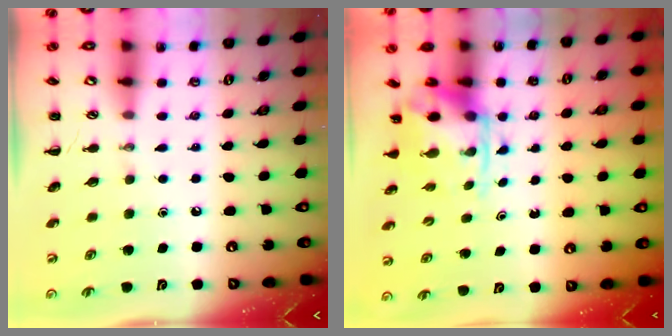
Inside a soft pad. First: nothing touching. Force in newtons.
{"total": 3.8, "press": 3.7, "slide": 0.9}